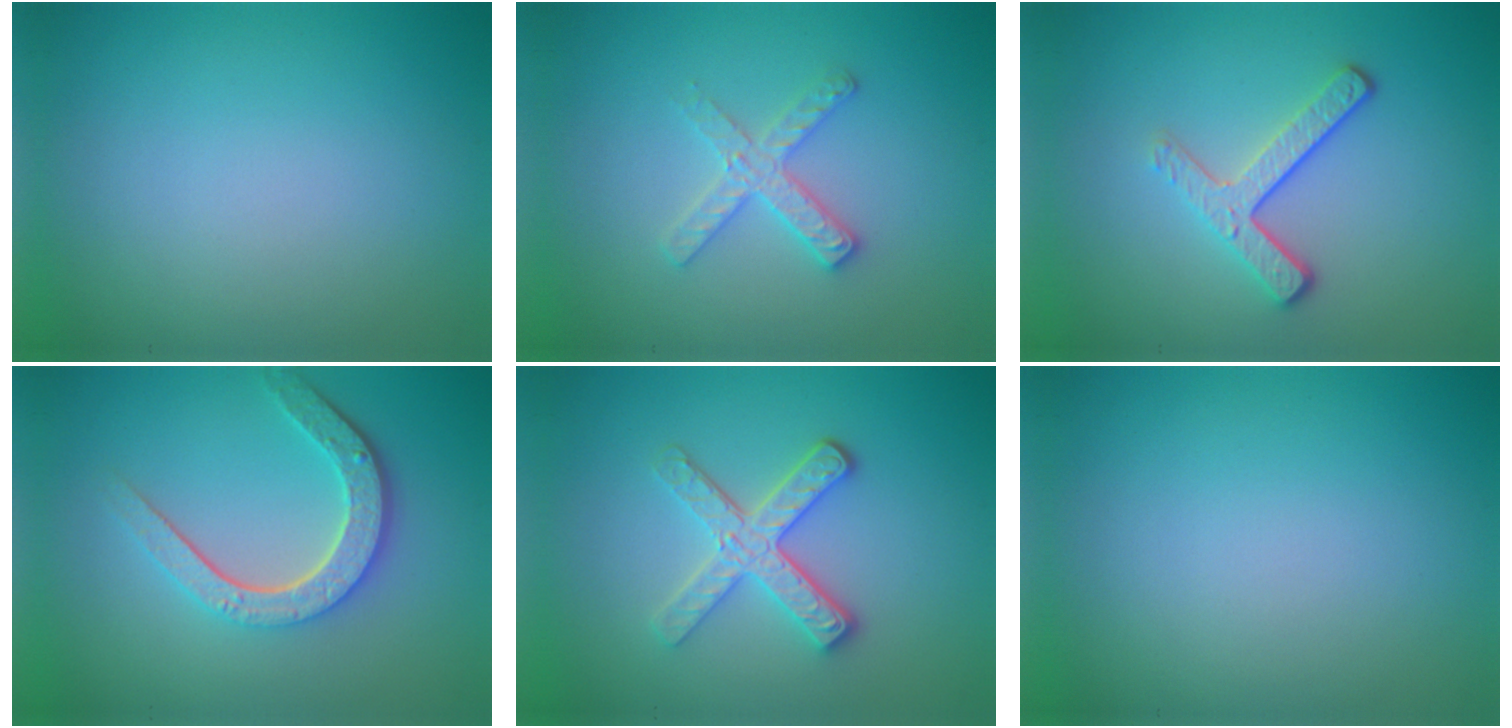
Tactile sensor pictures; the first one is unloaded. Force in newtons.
{"total": 2.6, "press": 2.5, "slide": 0.4}
{"total": 3.2, "press": 2.5, "slide": 2.0}
{"total": 4.7, "press": 3.6, "slide": 3.1}
{"total": 3.6, "press": 3.1, "slide": 1.7}
{"total": 0.0}